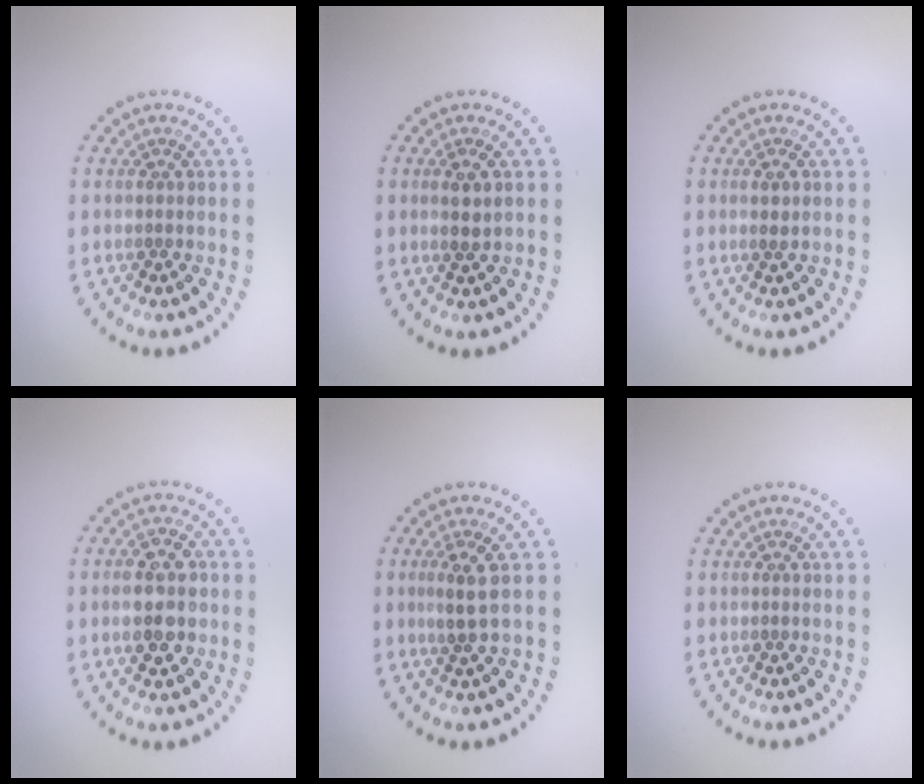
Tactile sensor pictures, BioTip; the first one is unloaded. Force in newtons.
{"total": 1.2, "press": 1.1, "slide": 0.3}
{"total": 0.7, "press": 0.6, "slide": 0.4}
{"total": 4.3, "press": 4.2, "slide": 0.5}
{"total": 2.0, "press": 1.8, "slide": 0.9}
{"total": 0.0}